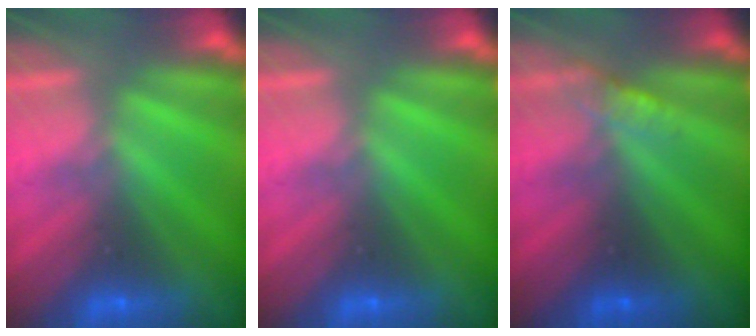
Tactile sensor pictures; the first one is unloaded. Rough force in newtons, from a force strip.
{"total": 0.0}
{"total": 3.0}